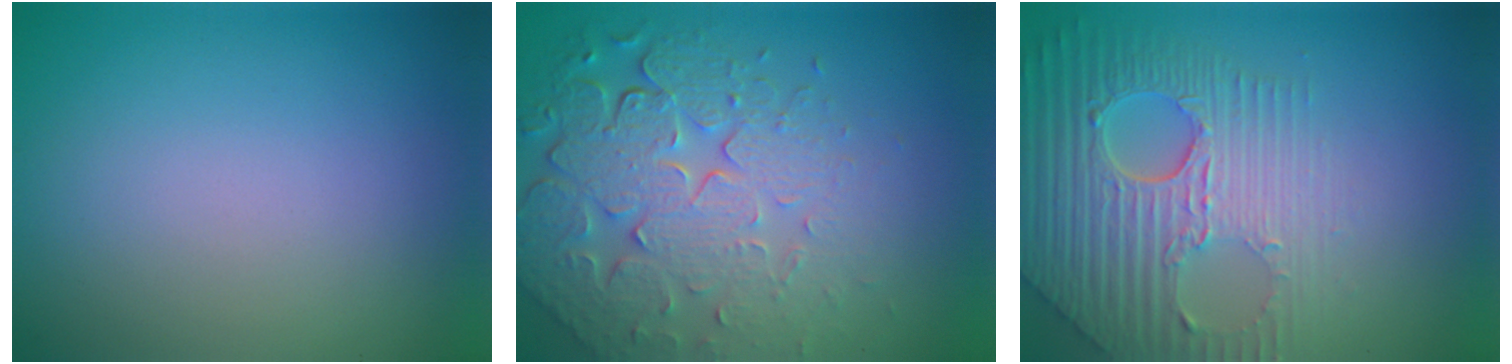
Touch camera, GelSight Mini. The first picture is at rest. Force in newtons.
{"total": 8.1, "press": 5.8, "slide": 5.7}
{"total": 8.2, "press": 5.7, "slide": 5.9}